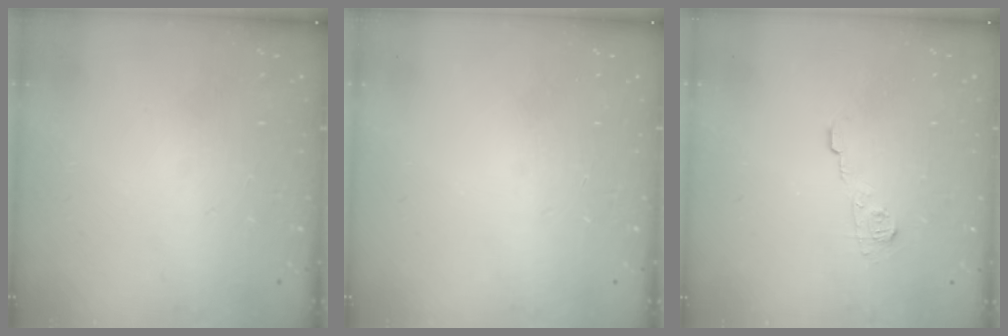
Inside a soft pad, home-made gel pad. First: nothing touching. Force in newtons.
{"total": 0.0}
{"total": 7.0, "press": 7.0, "slide": 0.6}